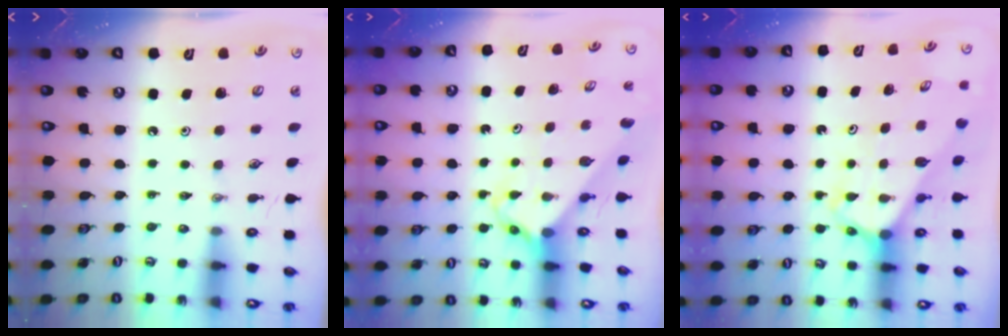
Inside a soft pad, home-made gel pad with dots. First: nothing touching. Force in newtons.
{"total": 2.9, "press": 2.9, "slide": 0.3}
{"total": 2.7, "press": 2.7, "slide": 0.1}